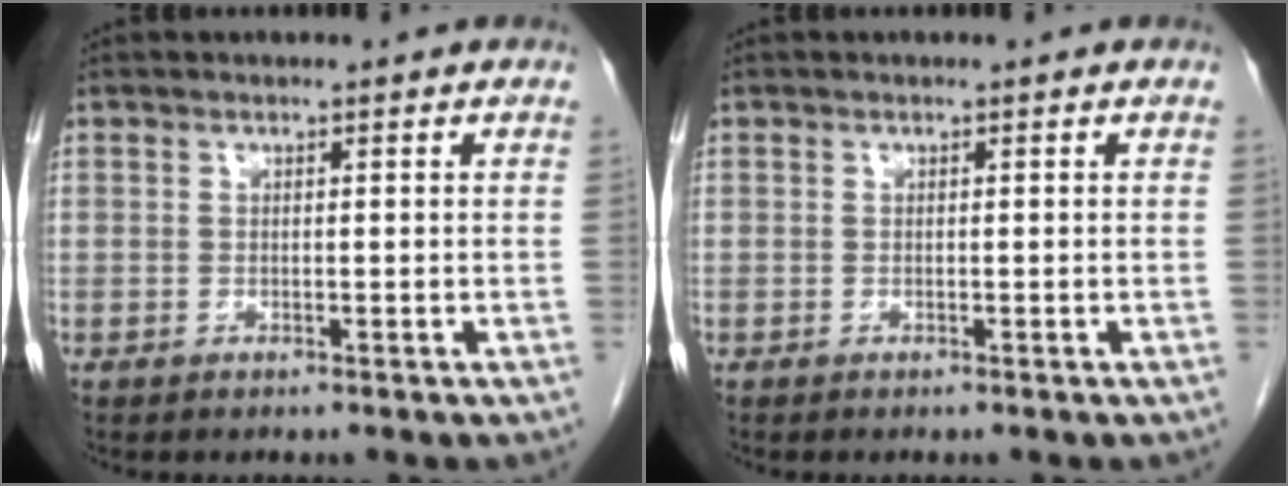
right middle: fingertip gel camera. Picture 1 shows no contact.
{"total": 0.0}